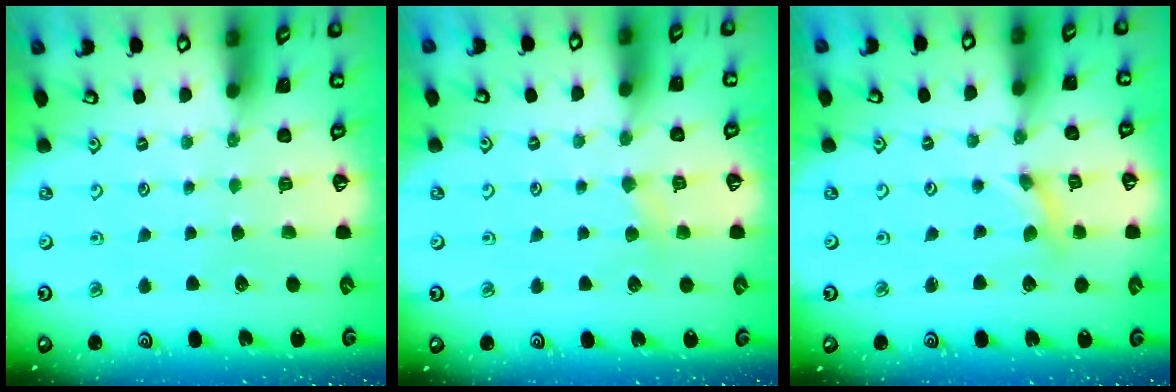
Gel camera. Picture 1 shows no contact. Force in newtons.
{"total": 2.1, "press": 2.0, "slide": 0.4}
{"total": 0.8, "press": 0.8, "slide": 0.1}